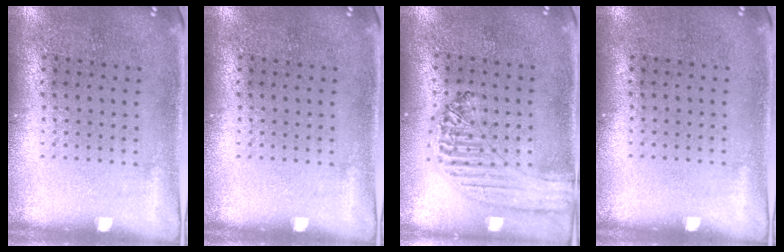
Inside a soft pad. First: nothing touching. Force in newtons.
{"total": 0.0}
{"total": 1.3, "press": 1.3, "slide": 0.2}
{"total": 0.0}